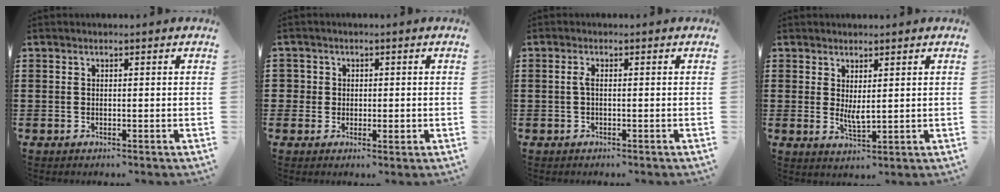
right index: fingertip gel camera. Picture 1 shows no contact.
{"total": 1.8, "force": [-0.1, 1.7, 0.6], "torque": [-0.016, 0.005, -0.003]}
{"total": 1.3, "force": [-0.2, 0.2, 1.3], "torque": [-0.025, 0.001, -0.005]}
{"total": 2.6, "force": [0.8, 0.7, 2.4], "torque": [-0.047, -0.004, 0.017]}